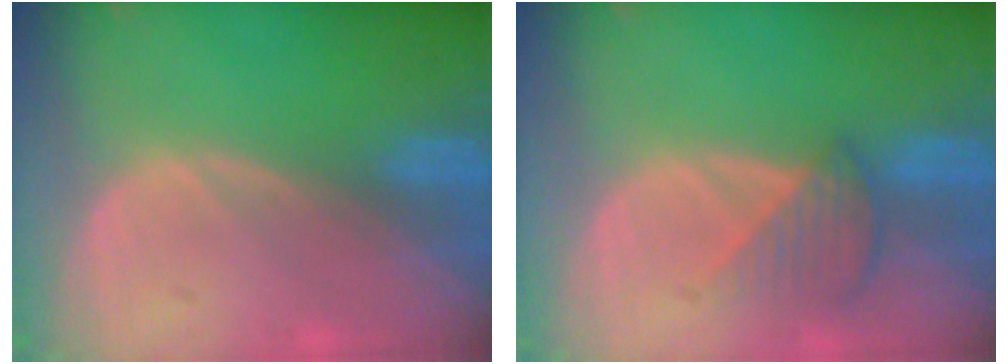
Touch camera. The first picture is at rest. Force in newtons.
{"total": 4.2, "press": 3.9, "slide": 1.6}